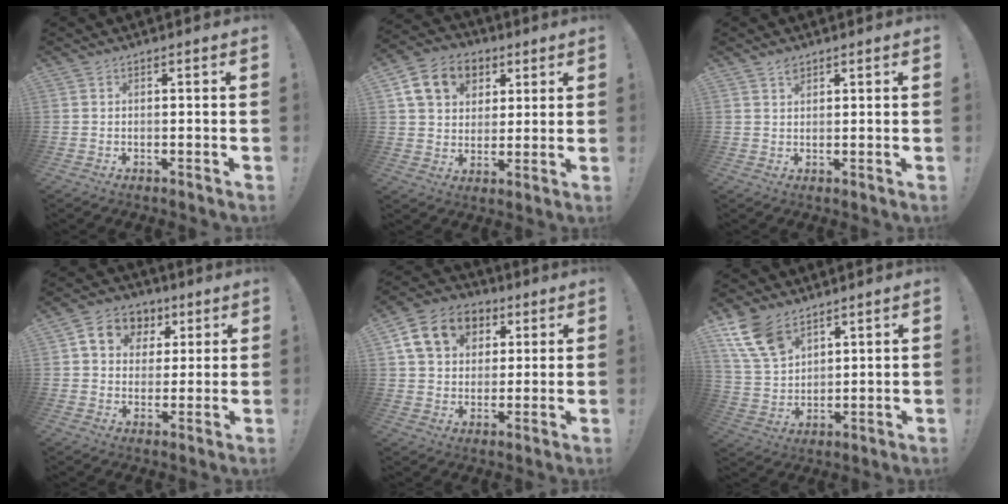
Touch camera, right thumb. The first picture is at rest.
{"total": 14.2, "force": [6.0, 10.9, 6.8], "torque": [-0.099, -0.018, 0.119]}
{"total": 1.8, "force": [1.4, 1.0, 0.6], "torque": [0.006, -0.013, 0.023]}
{"total": 11.0, "force": [4.3, 9.1, 4.3], "torque": [-0.062, -0.011, 0.086]}
{"total": 15.5, "force": [6.2, 12.0, 7.6], "torque": [-0.105, -0.016, 0.120]}
{"total": 13.2, "force": [8.4, 7.6, 6.6], "torque": [-0.141, -0.037, 0.166]}